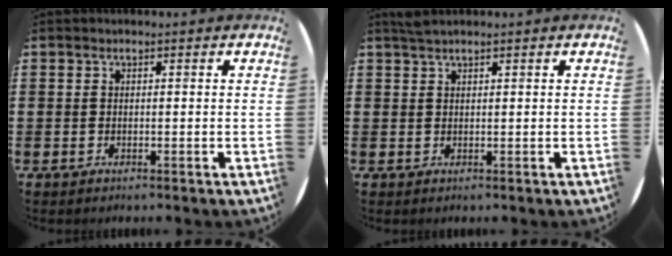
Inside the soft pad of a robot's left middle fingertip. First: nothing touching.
{"total": 1.1, "force": [1.0, -0.1, 0.4], "torque": [-0.009, 0.000, 0.020]}